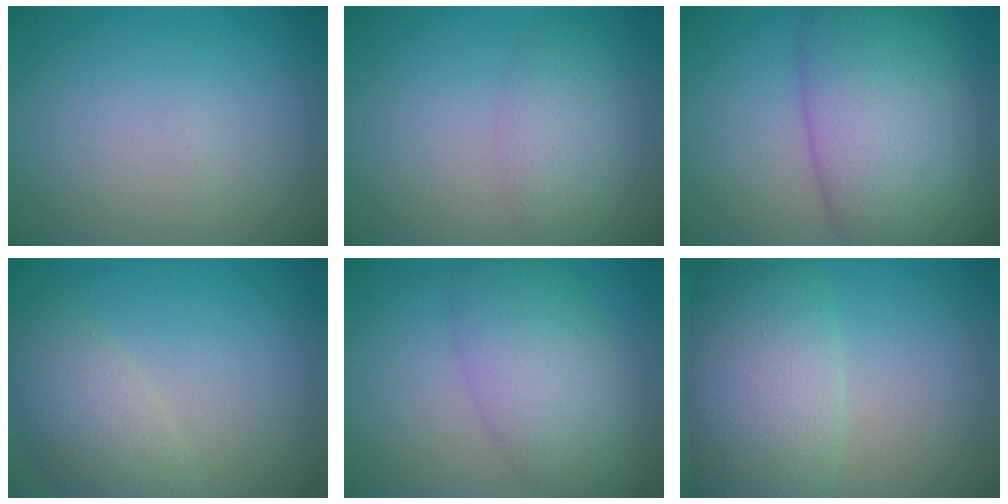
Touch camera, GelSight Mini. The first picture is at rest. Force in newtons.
{"total": 2.8, "press": 2.8, "slide": 0.2}
{"total": 12.1, "press": 12.1, "slide": 0.5}
{"total": 4.8, "press": 4.8, "slide": 0.5}
{"total": 6.3, "press": 6.3, "slide": 0.4}
{"total": 8.3, "press": 8.2, "slide": 0.4}